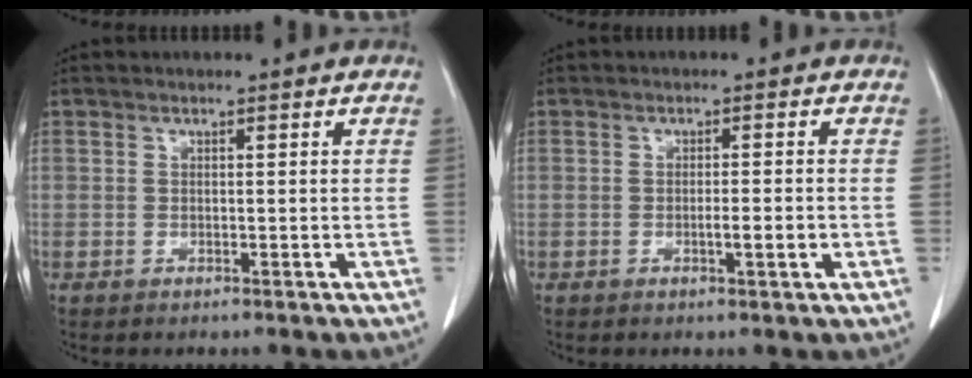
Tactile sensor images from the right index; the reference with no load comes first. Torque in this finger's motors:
{"motor_torque": [0.61, -0.26, 0.30, 0.06]}